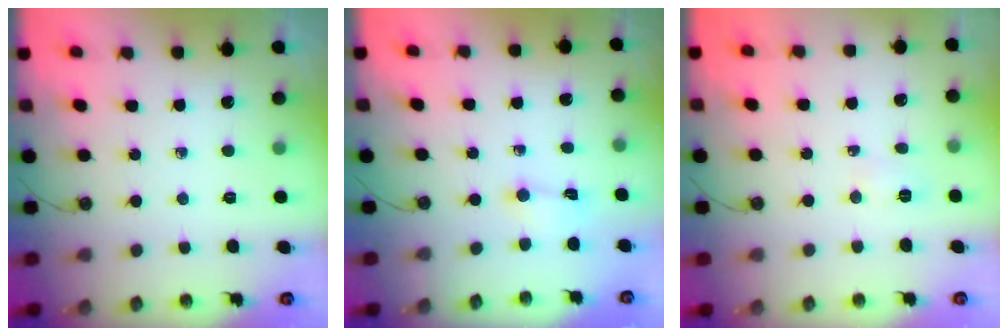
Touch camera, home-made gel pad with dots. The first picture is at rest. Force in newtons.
{"total": 1.2, "press": 1.0, "slide": 0.6}
{"total": 3.0, "press": 2.9, "slide": 0.8}